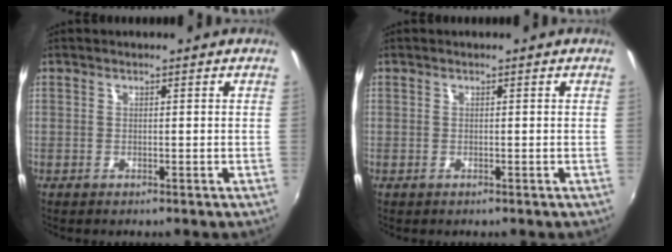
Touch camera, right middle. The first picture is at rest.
{"total": 0.0}